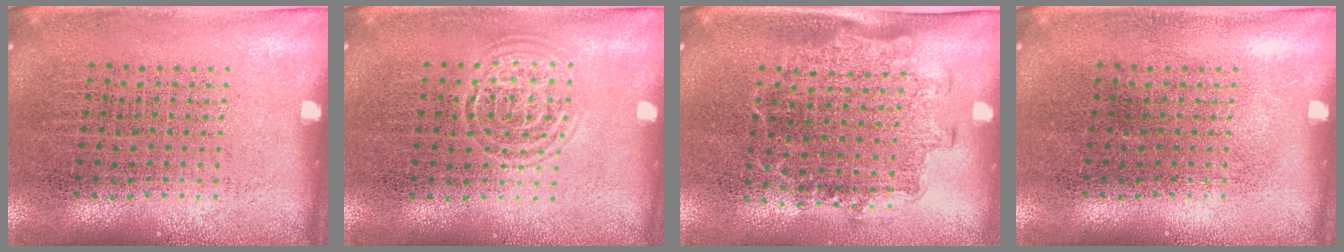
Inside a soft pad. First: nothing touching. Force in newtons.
{"total": 1.4, "press": 1.4, "slide": 0.1}
{"total": 1.4, "press": 1.2, "slide": 0.8}
{"total": 0.0}